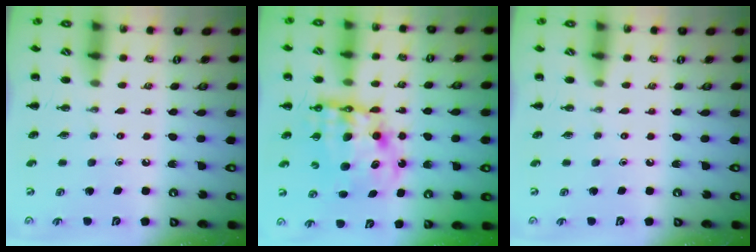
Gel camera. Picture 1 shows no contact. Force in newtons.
{"total": 12.2, "press": 11.8, "slide": 3.3}
{"total": 0.0}